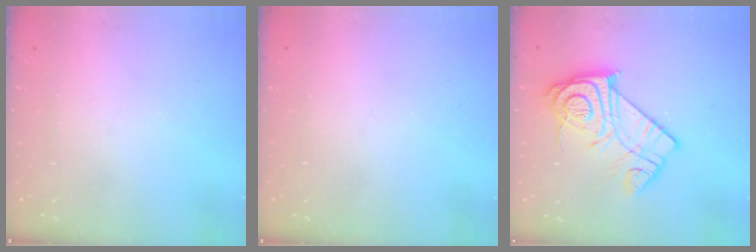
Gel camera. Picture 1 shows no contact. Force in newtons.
{"total": 0.0}
{"total": 16.5, "press": 16.4, "slide": 1.3}